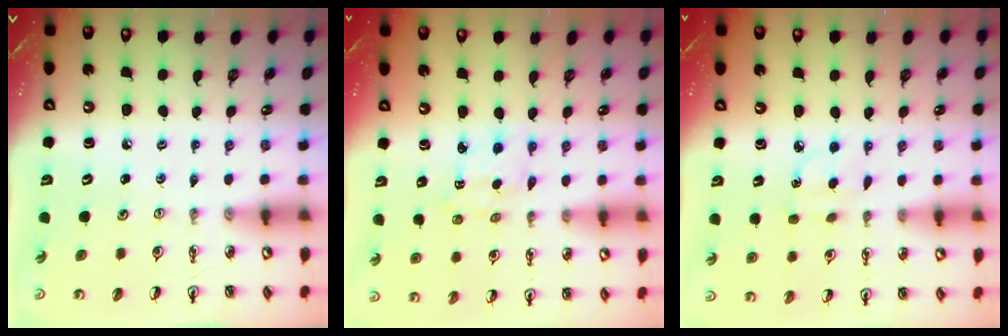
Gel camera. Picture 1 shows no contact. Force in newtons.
{"total": 2.0, "press": 1.9, "slide": 0.5}
{"total": 3.9, "press": 3.9, "slide": 0.5}